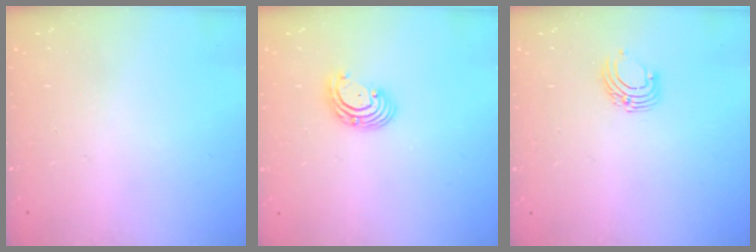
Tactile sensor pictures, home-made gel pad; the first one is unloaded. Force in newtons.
{"total": 3.9, "press": 3.9, "slide": 0.3}
{"total": 5.9, "press": 5.9, "slide": 0.6}